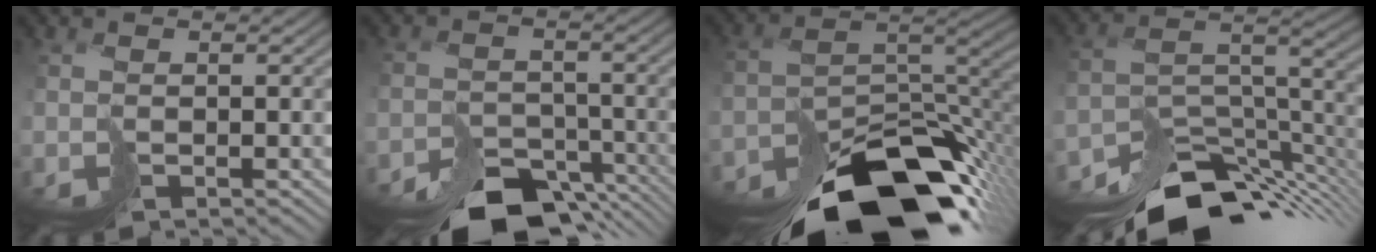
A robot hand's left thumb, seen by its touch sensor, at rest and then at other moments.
{"total": 9.5, "force": [-8.4, 3.5, 2.6], "torque": [-0.020, -0.014, -0.118]}
{"total": 17.9, "force": [-14.2, 6.8, 8.5], "torque": [-0.130, -0.037, -0.196]}
{"total": 12.4, "force": [-10.4, 3.9, 5.7], "torque": [-0.098, -0.014, -0.155]}